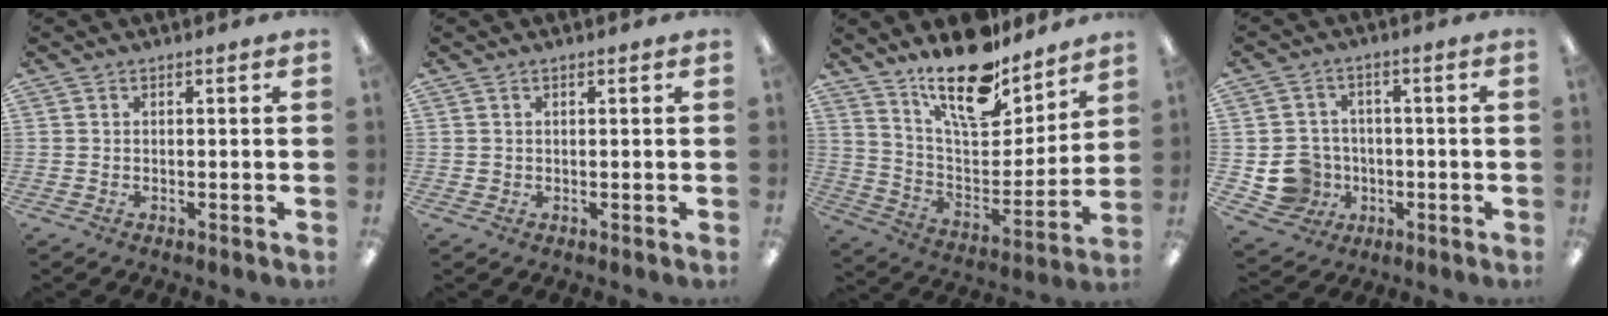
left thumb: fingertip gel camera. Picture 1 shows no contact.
{"total": 0.7, "force": [0.3, 0.6, 0.1], "torque": [-0.004, 0.004, 0.005]}
{"total": 19.7, "force": [15.5, 7.2, 9.8], "torque": [-0.173, -0.104, 0.270]}
{"total": 8.4, "force": [-1.5, 8.0, 2.0], "torque": [-0.061, 0.016, -0.016]}